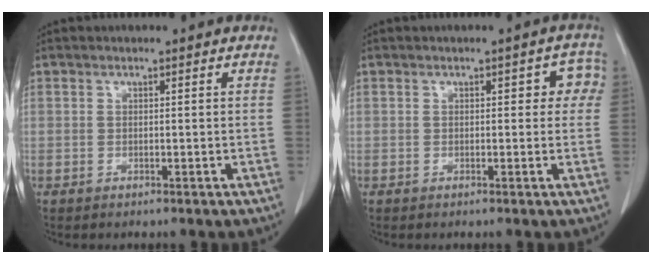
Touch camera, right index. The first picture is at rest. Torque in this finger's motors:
{"motor_torque": [0.04, 0.04, 0.02, 0.00]}